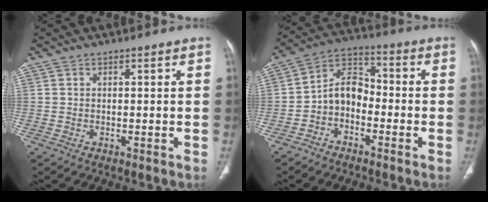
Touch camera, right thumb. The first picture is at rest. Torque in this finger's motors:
{"motor_torque": [0.17, 0.11, 0.14, -0.03, 0.15]}